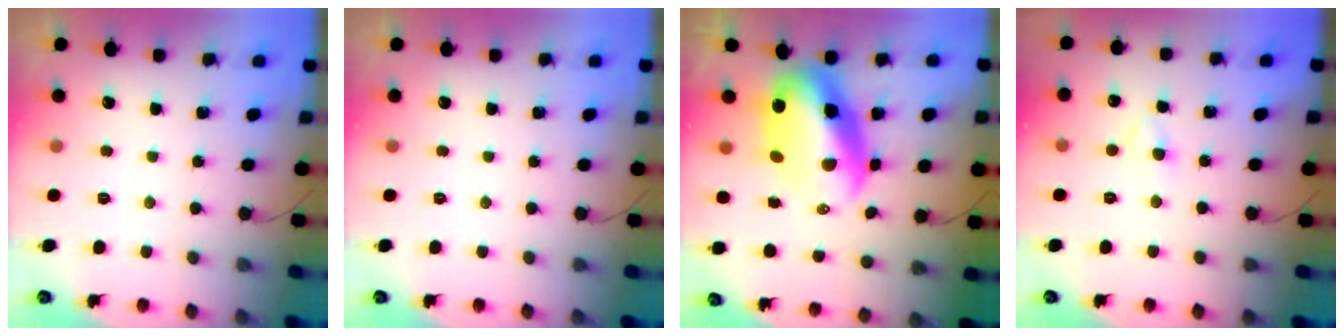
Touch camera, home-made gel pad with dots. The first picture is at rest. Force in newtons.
{"total": 0.0}
{"total": 13.7, "press": 13.3, "slide": 3.4}
{"total": 2.4, "press": 2.1, "slide": 1.1}